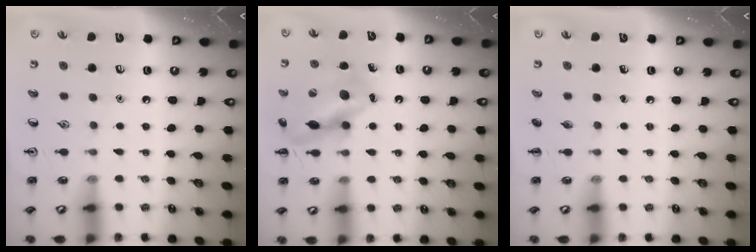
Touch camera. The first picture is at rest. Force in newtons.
{"total": 14.0, "press": 13.9, "slide": 1.4}
{"total": 0.0}